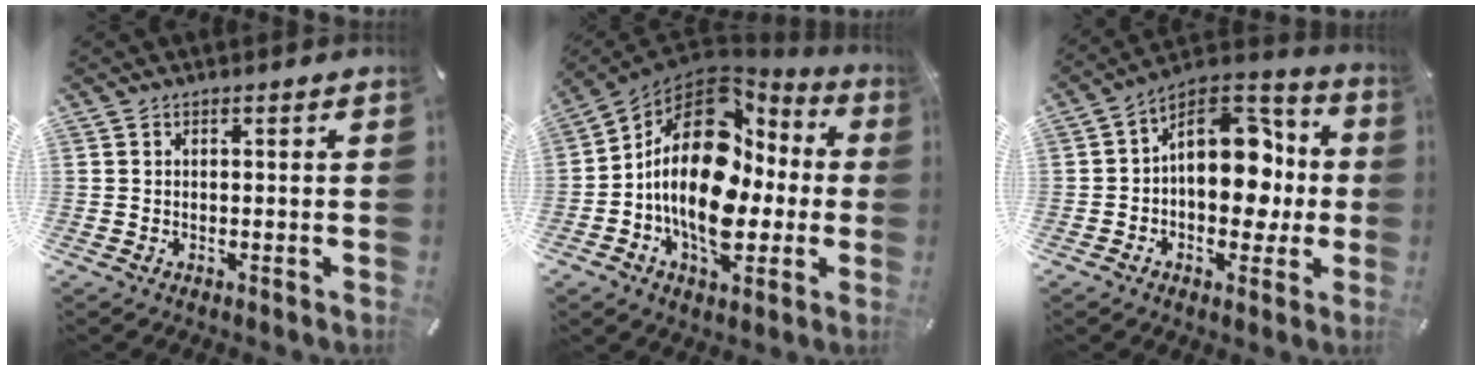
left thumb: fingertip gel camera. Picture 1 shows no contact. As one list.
[{"total": 20.5, "force": [-1.7, 13.9, 14.9], "torque": [-0.284, -0.002, -0.029]}, {"total": 17.0, "force": [0.5, 12.2, 11.8], "torque": [-0.142, -0.003, 0.009]}]